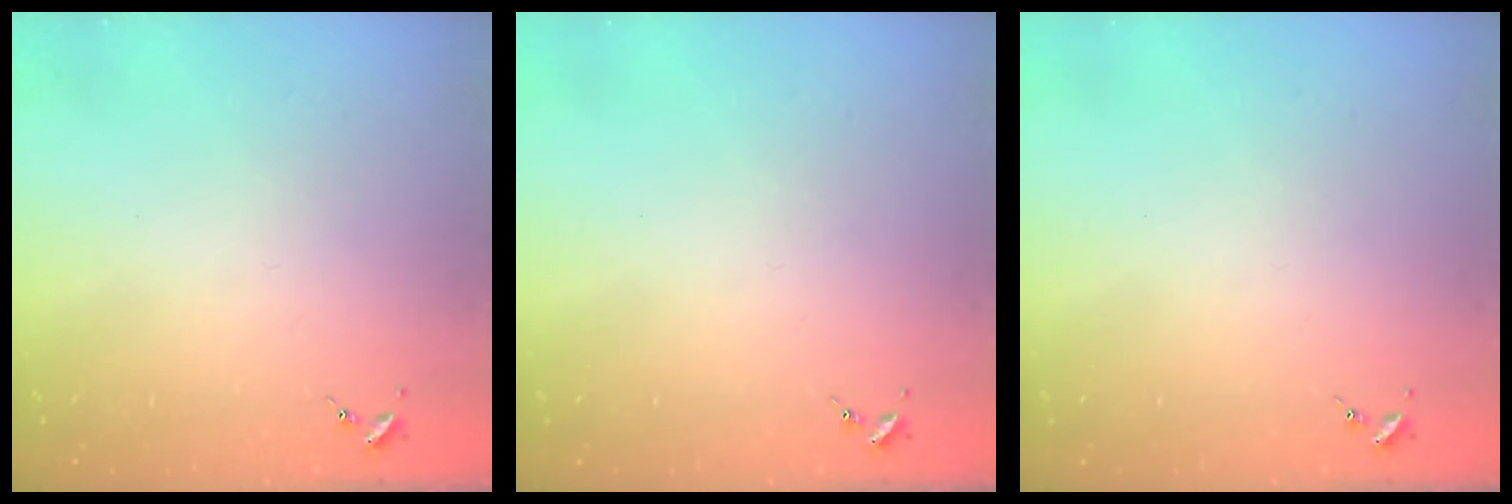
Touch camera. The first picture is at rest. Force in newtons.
{"total": 0.0}
{"total": 0.0}